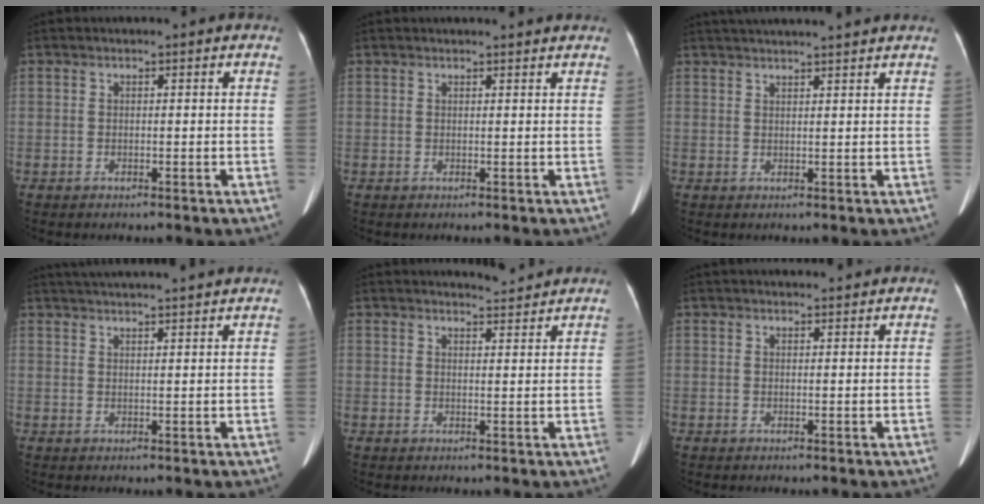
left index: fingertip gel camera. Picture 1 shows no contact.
{"total": 3.0, "force": [2.9, 0.0, 0.6], "torque": [-0.010, 0.009, 0.029]}
{"total": 11.5, "force": [10.5, -0.1, 4.7], "torque": [-0.078, 0.029, 0.137]}
{"total": 13.0, "force": [11.9, -0.1, 5.2], "torque": [-0.091, 0.026, 0.160]}
{"total": 3.1, "force": [3.0, -0.3, -0.1], "torque": [-0.007, -0.005, 0.044]}
{"total": 5.4, "force": [5.1, 0.7, 1.5], "torque": [-0.018, 0.026, 0.061]}